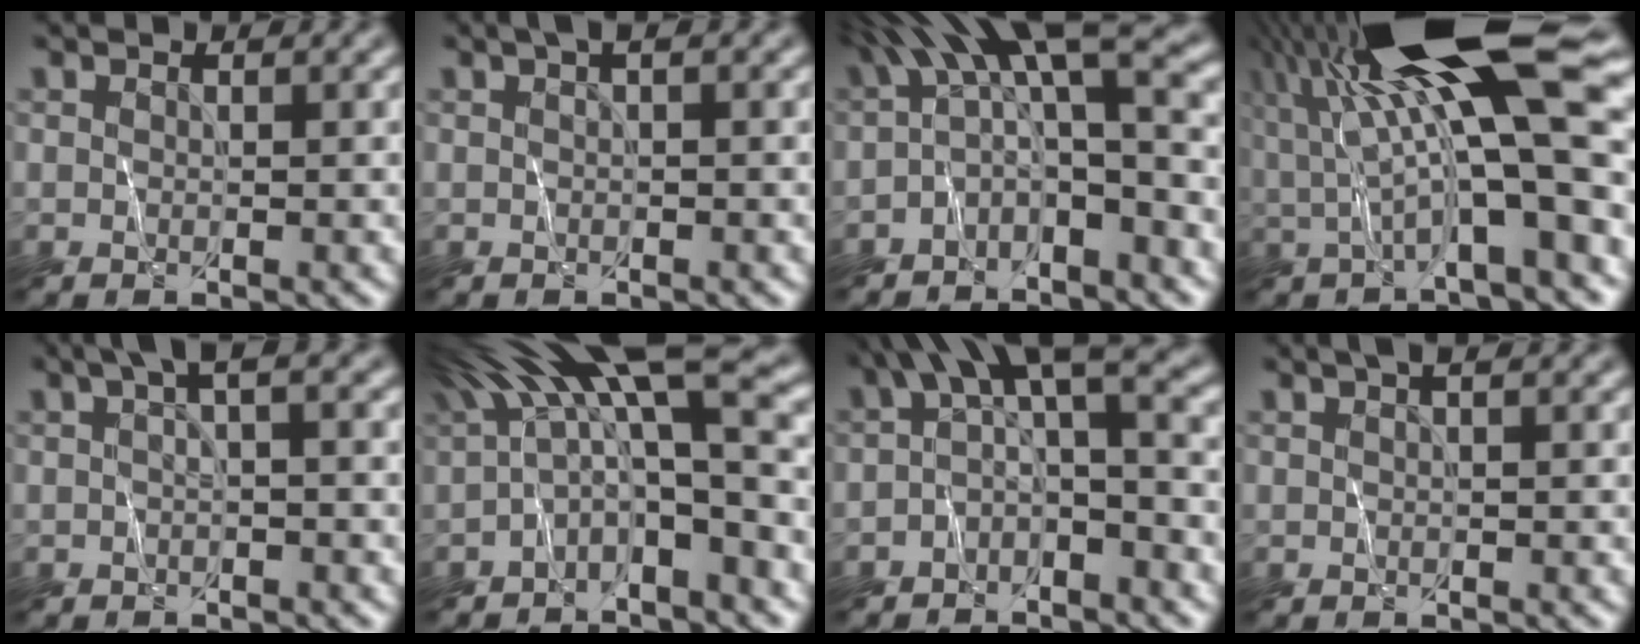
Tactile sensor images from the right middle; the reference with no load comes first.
{"total": 1.6, "force": [0.6, 0.5, 1.4], "torque": [-0.025, 0.006, 0.005]}
{"total": 8.9, "force": [-0.8, 2.6, 8.5], "torque": [-0.145, 0.026, -0.033]}
{"total": 16.5, "force": [4.9, 3.8, 15.3], "torque": [-0.246, 0.021, 0.081]}
{"total": 3.2, "force": [0.5, 0.9, 3.1], "torque": [-0.054, 0.010, -0.002]}
{"total": 11.2, "force": [0.4, 2.6, 10.9], "torque": [-0.180, 0.026, -0.002]}
{"total": 7.0, "force": [-0.6, 2.6, 6.5], "torque": [-0.107, 0.020, -0.031]}
{"total": 1.5, "force": [0.8, 0.3, 1.3], "torque": [-0.022, 0.007, 0.009]}